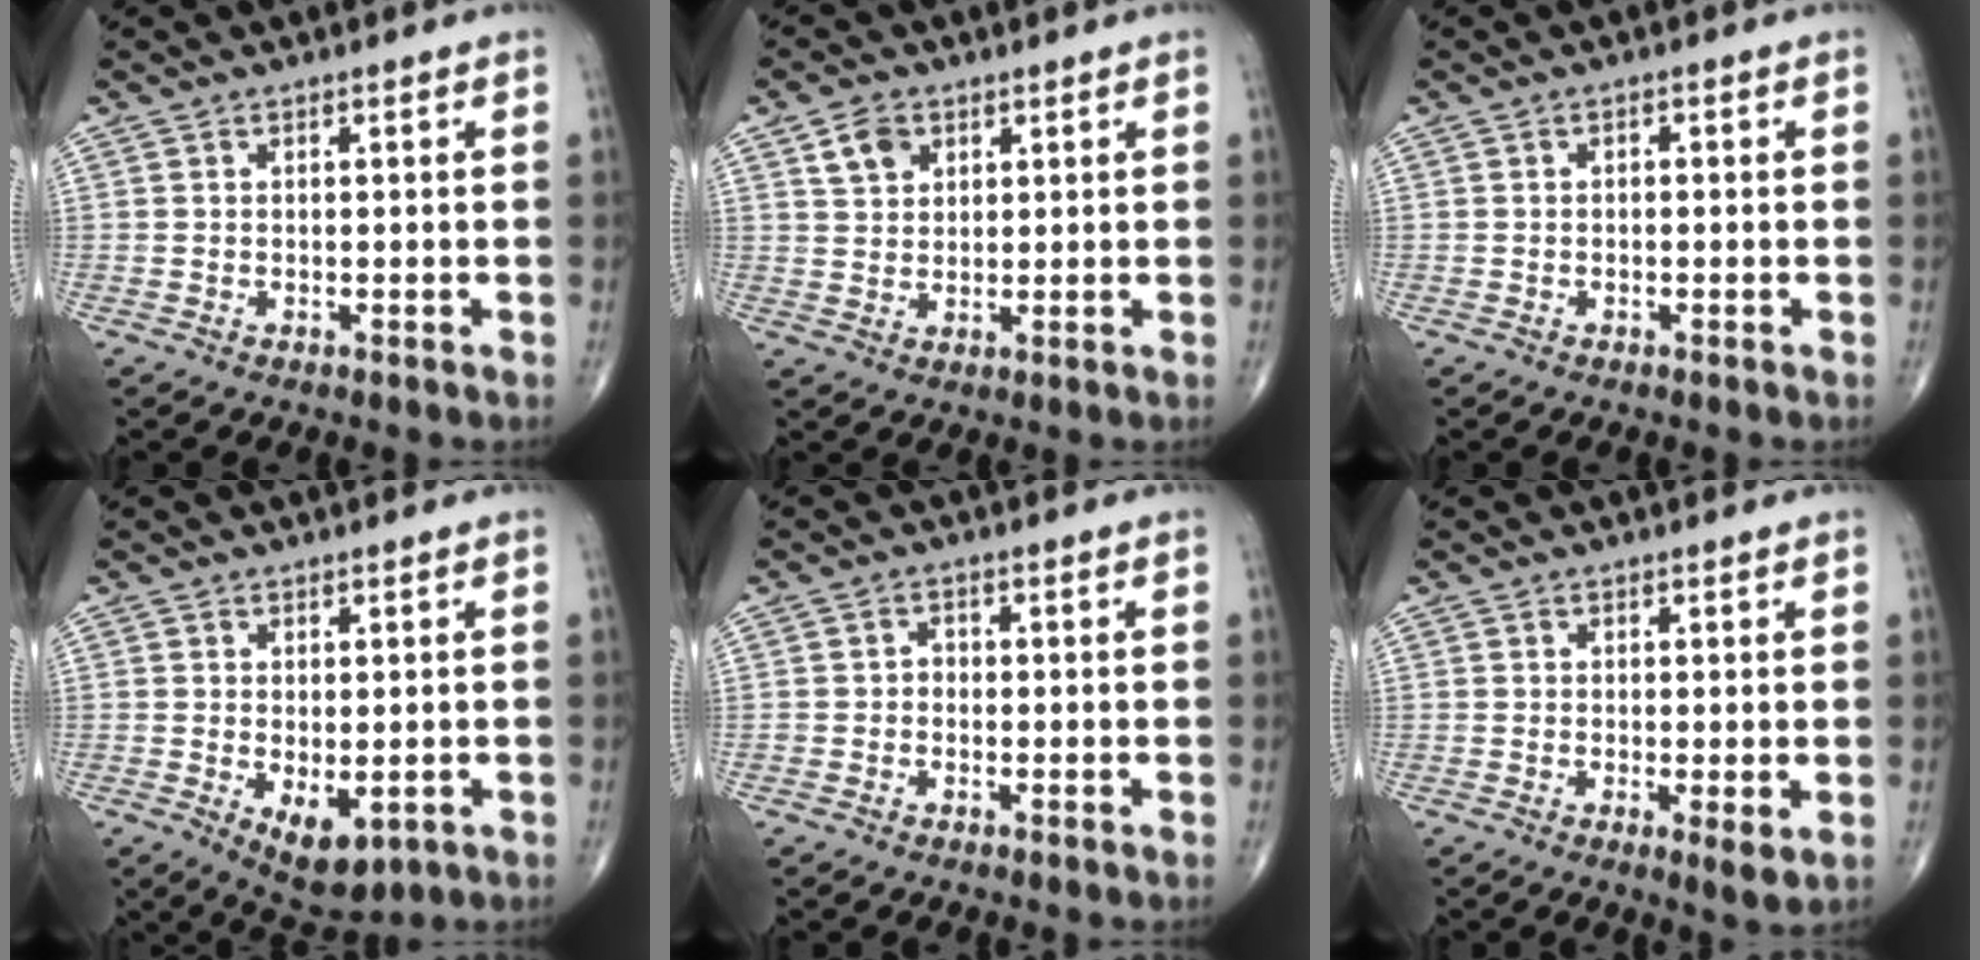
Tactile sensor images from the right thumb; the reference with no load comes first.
{"total": 4.7, "force": [2.3, 3.4, 2.3], "torque": [-0.026, -0.010, 0.044]}
{"total": 0.6, "force": [-0.2, 0.4, 0.4], "torque": [-0.001, 0.005, -0.008]}
{"total": 6.8, "force": [-1.7, 3.6, 5.6], "torque": [-0.078, -0.010, -0.010]}
{"total": 1.4, "force": [-0.5, 1.2, 0.6], "torque": [0.003, 0.007, -0.014]}
{"total": 2.8, "force": [-0.3, 0.7, 2.7], "torque": [-0.047, -0.012, -0.008]}